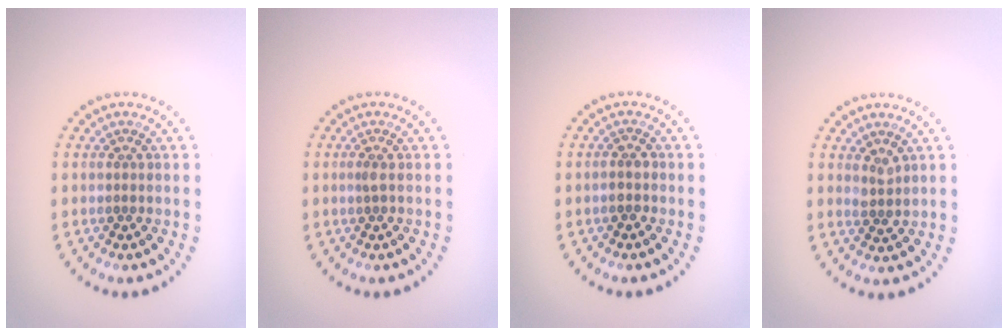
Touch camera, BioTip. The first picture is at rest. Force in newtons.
{"total": 0.7, "press": 0.6, "slide": 0.4}
{"total": 1.1, "press": 1.1, "slide": 0.3}
{"total": 1.3, "press": 1.1, "slide": 0.7}